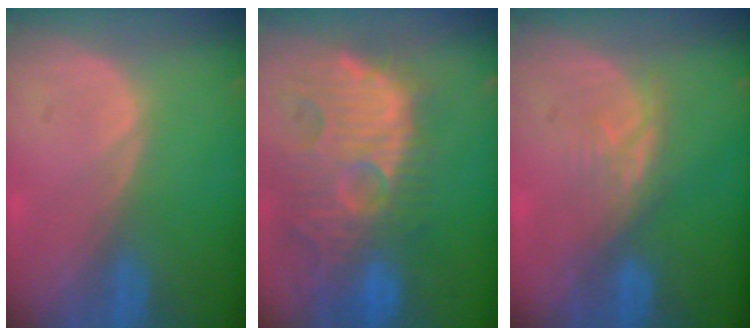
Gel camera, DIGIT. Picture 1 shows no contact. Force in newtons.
{"total": 14.2, "press": 12.5, "slide": 6.8}
{"total": 3.8, "press": 3.7, "slide": 0.5}